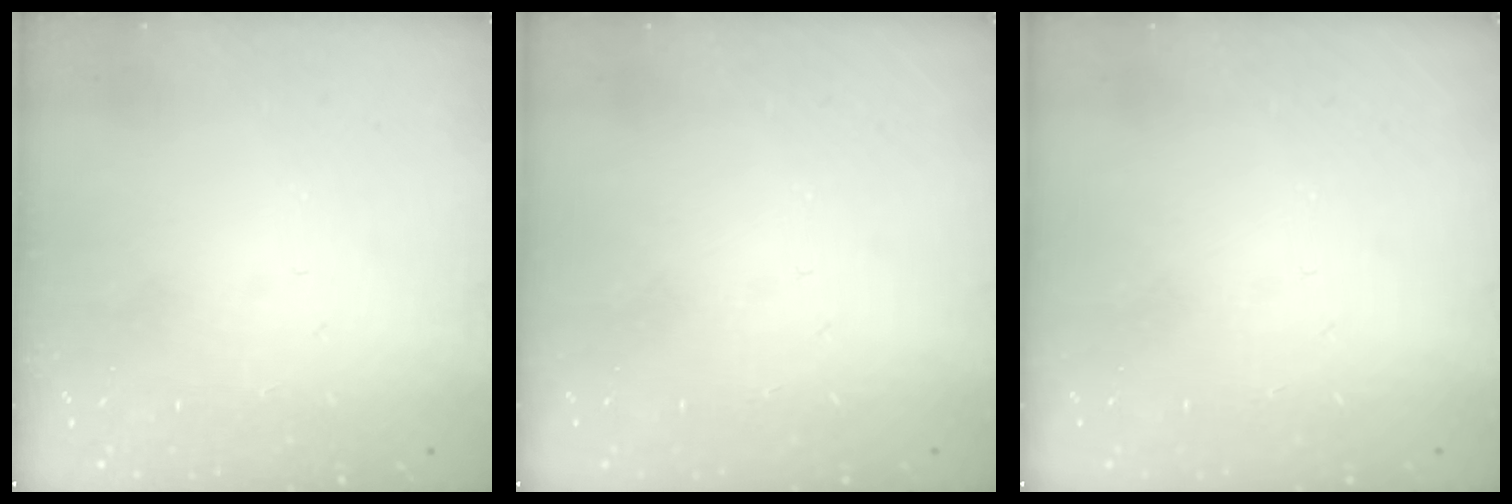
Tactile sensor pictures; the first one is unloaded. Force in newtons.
{"total": 0.0}
{"total": 0.0}